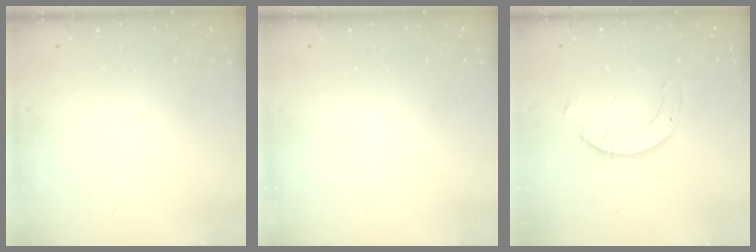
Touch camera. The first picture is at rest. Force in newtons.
{"total": 0.0}
{"total": 2.1, "press": 2.1, "slide": 0.2}